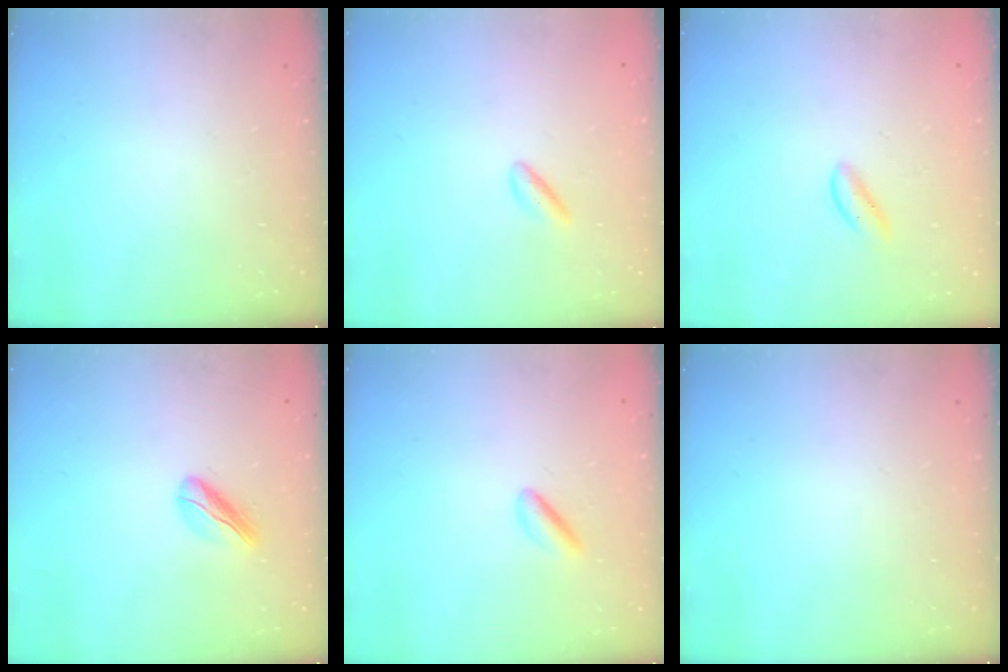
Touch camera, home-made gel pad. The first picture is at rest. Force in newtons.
{"total": 2.2, "press": 1.9, "slide": 1.1}
{"total": 1.1, "press": 1.0, "slide": 0.3}
{"total": 5.2, "press": 5.1, "slide": 0.9}
{"total": 2.5, "press": 2.3, "slide": 1.0}
{"total": 0.0}